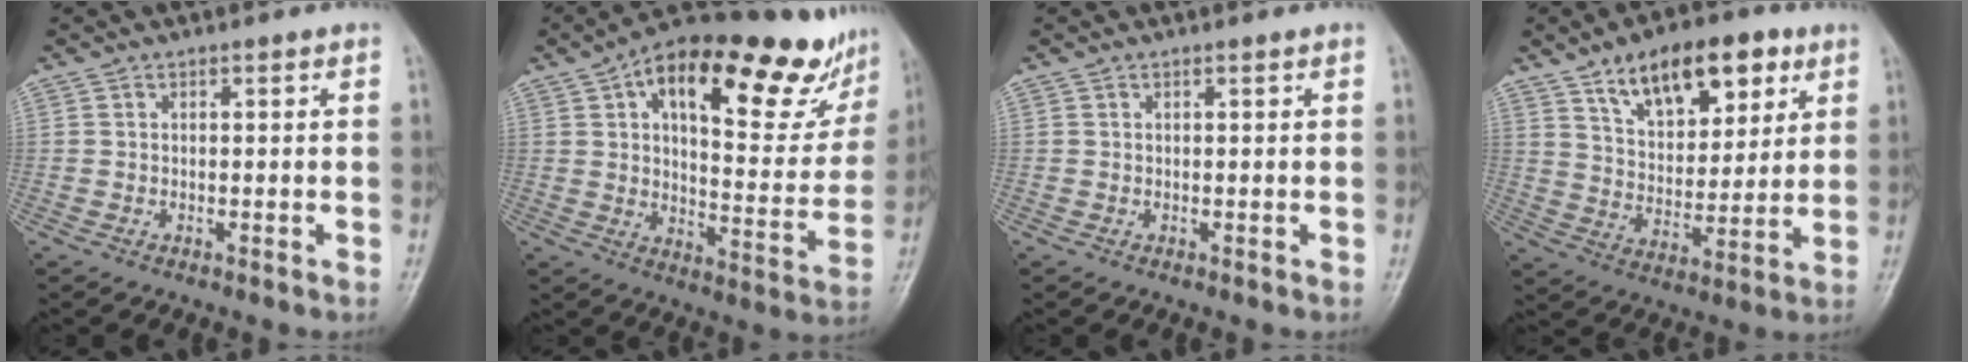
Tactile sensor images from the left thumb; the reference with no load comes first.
{"total": 25.1, "force": [15.1, 9.3, 17.8], "torque": [-0.208, -0.029, 0.217]}
{"total": 0.0}
{"total": 16.4, "force": [8.9, 8.4, 10.8], "torque": [-0.122, -0.034, 0.149]}